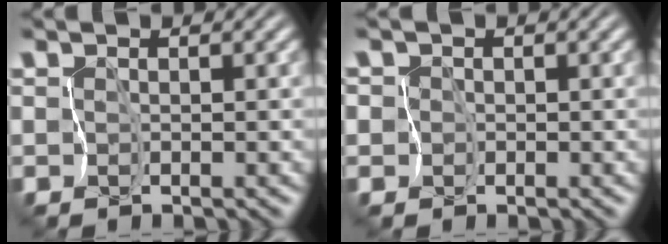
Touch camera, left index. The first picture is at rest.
{"total": 3.3, "force": [-0.1, 3.2, 0.8], "torque": [-0.017, 0.018, -0.037]}